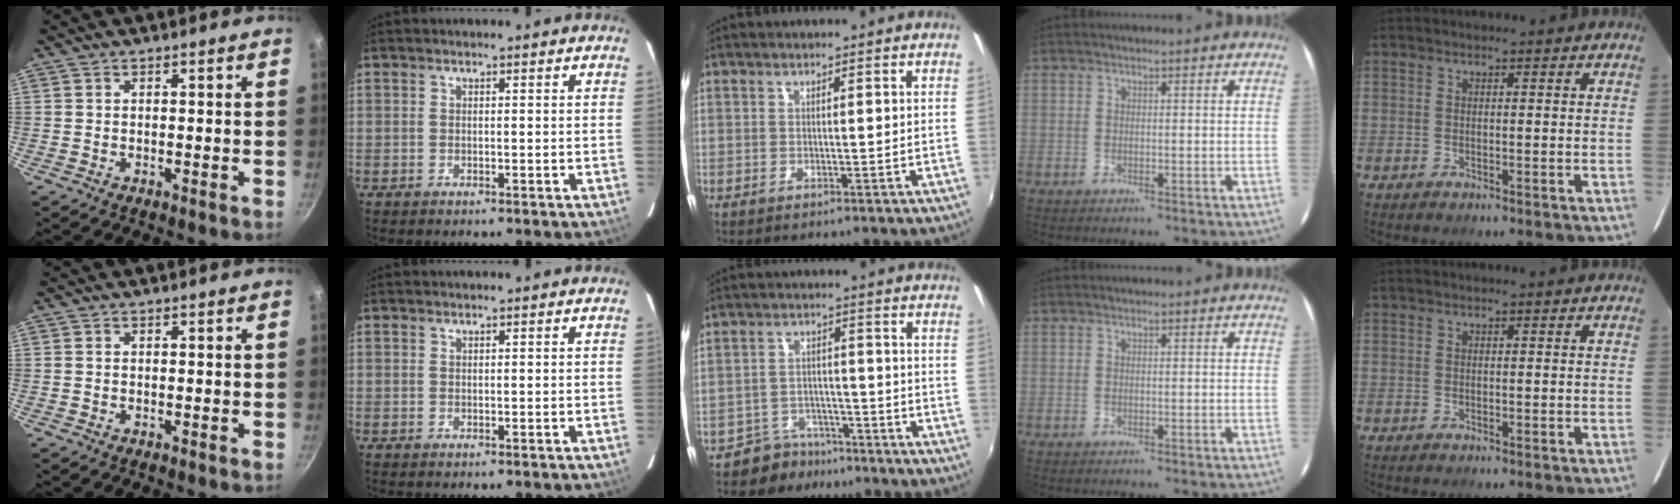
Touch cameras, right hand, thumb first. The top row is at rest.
{"middle": {"total": 6.1, "force": [-5.0, 3.5, 0.4], "torque": [-0.019, 0.017, -0.075]}}